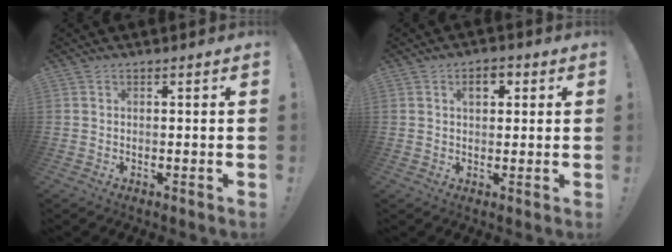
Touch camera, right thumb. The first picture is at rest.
{"total": 4.6, "force": [1.7, 2.8, 3.3], "torque": [-0.041, 0.001, 0.023]}